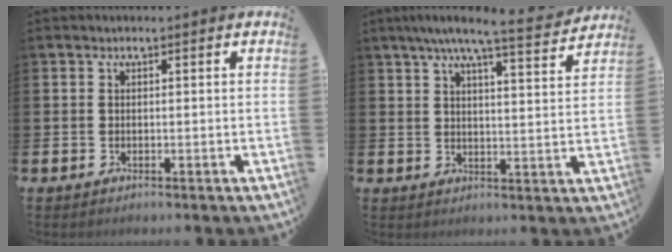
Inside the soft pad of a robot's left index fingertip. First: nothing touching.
{"total": 7.6, "force": [6.8, 0.3, 3.4], "torque": [-0.075, -0.033, 0.117]}